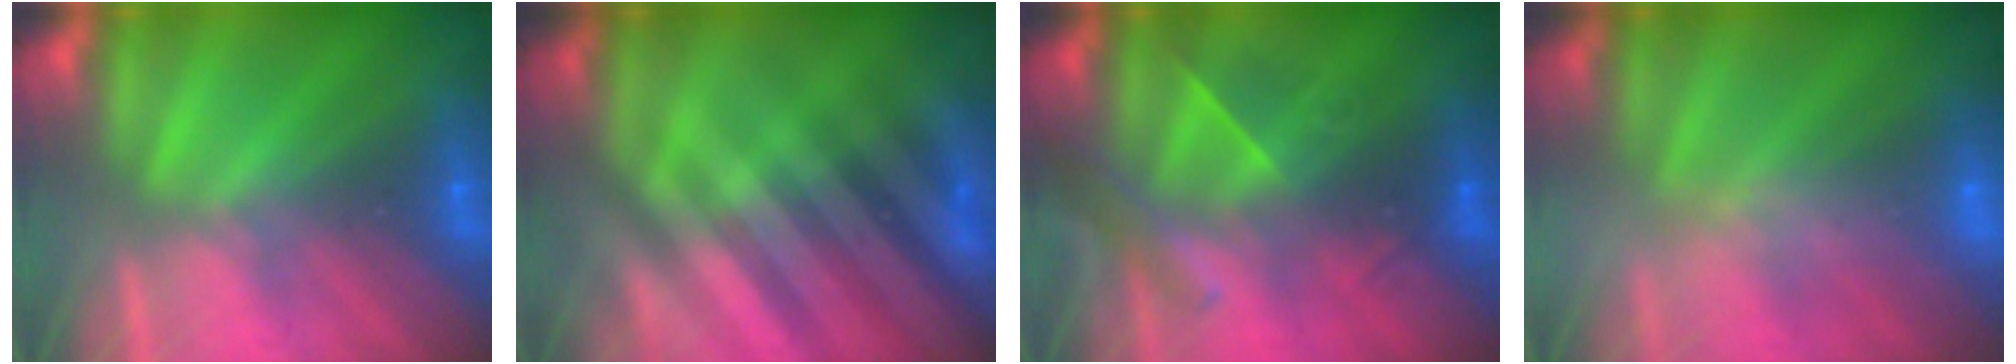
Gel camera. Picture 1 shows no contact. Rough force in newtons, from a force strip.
{"total": 2.8}
{"total": 2.8}
{"total": 2.6}